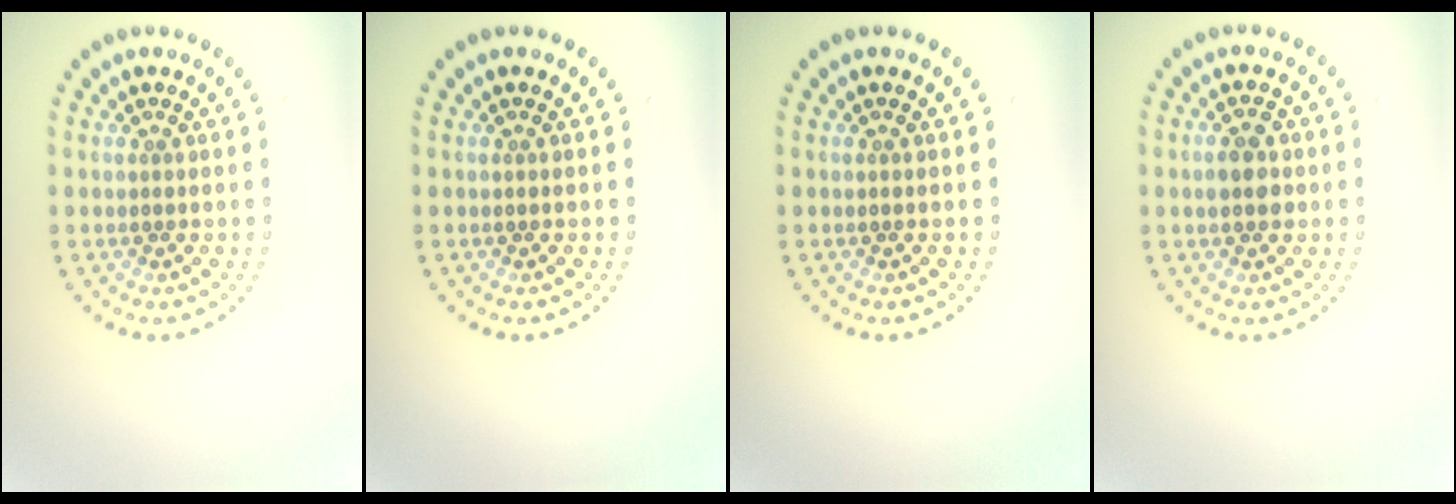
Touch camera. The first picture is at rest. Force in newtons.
{"total": 0.0}
{"total": 0.0}
{"total": 2.6, "press": 2.6, "slide": 0.0}